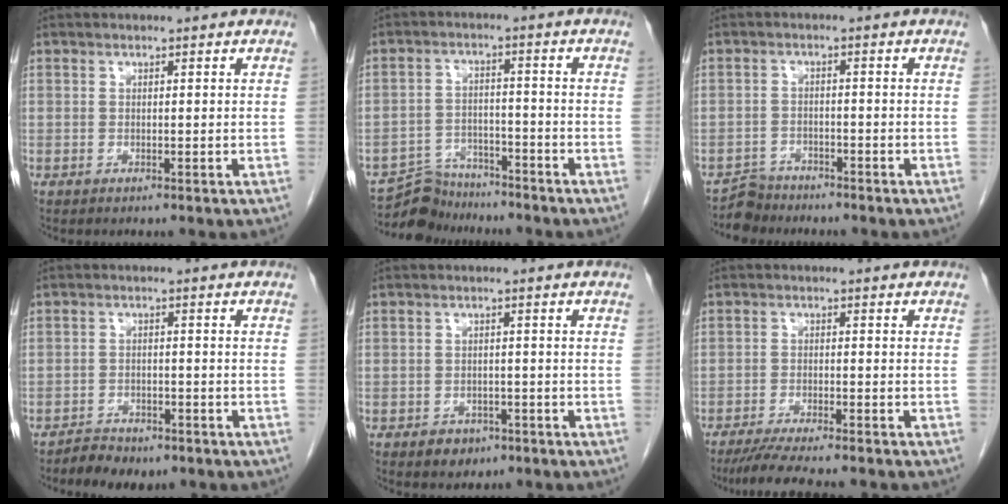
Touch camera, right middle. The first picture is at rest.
{"total": 6.8, "force": [-6.4, 2.2, -0.4], "torque": [0.008, 0.008, -0.113]}
{"total": 3.2, "force": [-2.8, 1.1, -1.0], "torque": [0.018, -0.001, -0.051]}
{"total": 4.8, "force": [-3.8, 2.2, 1.8], "torque": [-0.033, 0.000, -0.054]}
{"total": 2.9, "force": [-1.9, 2.0, 1.0], "torque": [-0.016, 0.004, -0.019]}
{"total": 8.9, "force": [-7.7, 0.3, 4.5], "torque": [-0.068, -0.021, -0.120]}